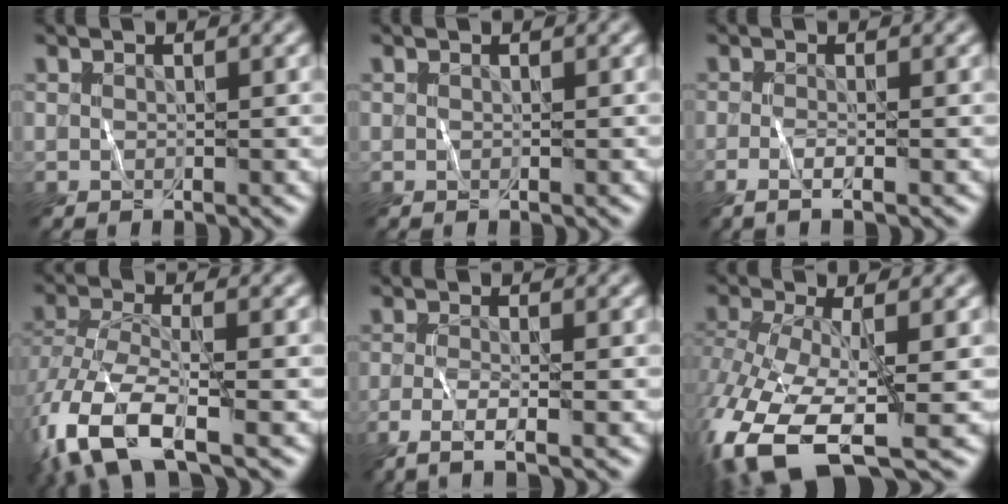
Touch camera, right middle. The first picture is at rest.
{"total": 0.0}
{"total": 2.1, "force": [-0.8, 0.5, 1.9], "torque": [-0.032, -0.006, -0.019]}
{"total": 8.9, "force": [-4.4, 3.8, 6.8], "torque": [-0.154, -0.011, -0.089]}
{"total": 2.9, "force": [-1.4, 0.7, 2.5], "torque": [-0.049, -0.007, -0.033]}
{"total": 11.9, "force": [-5.4, 5.0, 9.3], "torque": [-0.217, -0.026, -0.094]}